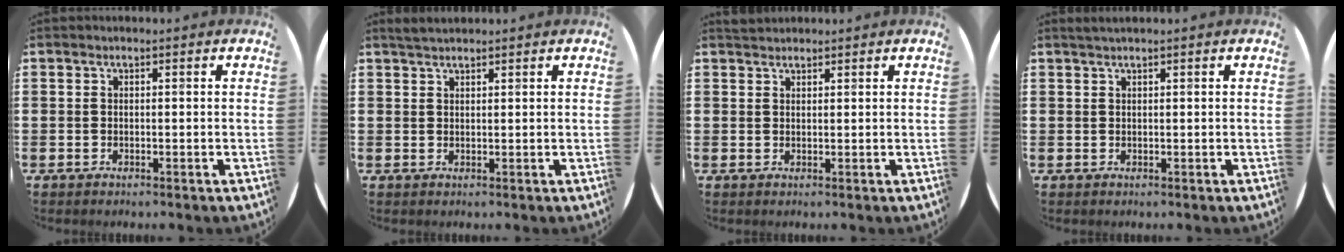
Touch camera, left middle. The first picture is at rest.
{"total": 1.6, "force": [1.5, 0.2, 0.4], "torque": [-0.010, 0.003, 0.029]}
{"total": 1.2, "force": [1.2, 0.3, 0.1], "torque": [-0.002, 0.003, 0.023]}
{"total": 0.7, "force": [0.6, -0.1, 0.4], "torque": [-0.006, 0.000, 0.010]}